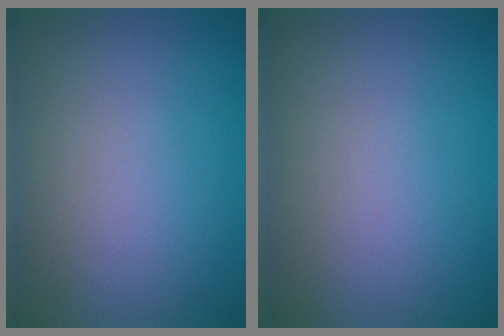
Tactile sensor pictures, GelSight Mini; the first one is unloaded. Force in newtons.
{"total": 0.0}